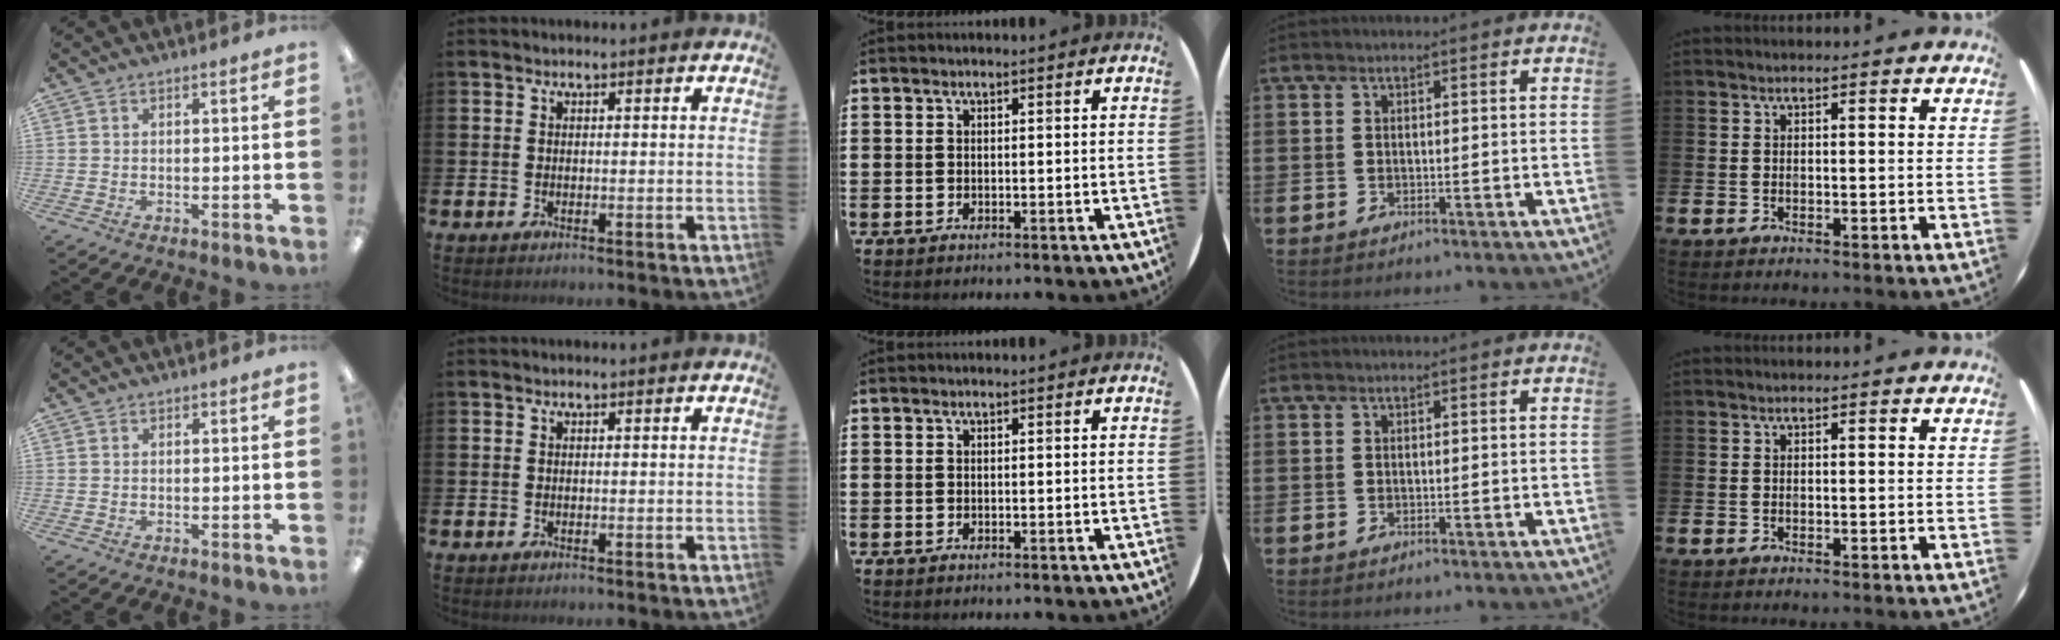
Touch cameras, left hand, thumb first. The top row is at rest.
{}